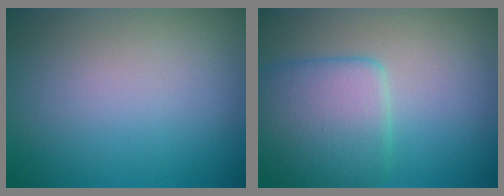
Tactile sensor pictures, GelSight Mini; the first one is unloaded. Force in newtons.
{"total": 5.3, "press": 5.3, "slide": 0.3}